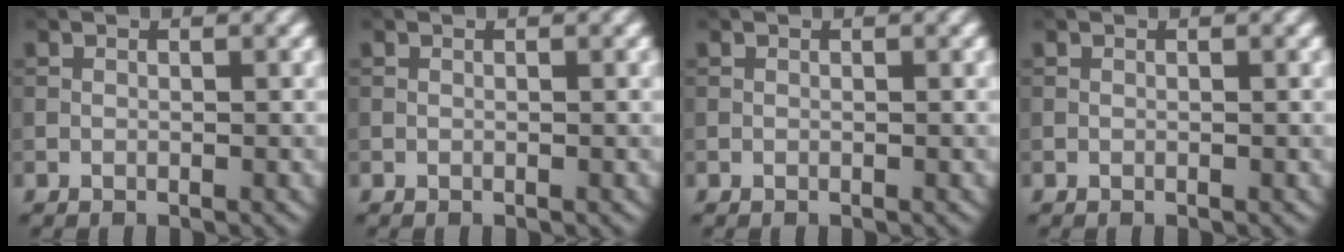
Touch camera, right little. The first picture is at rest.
{"total": 0.0}
{"total": 0.0}
{"total": 0.0}